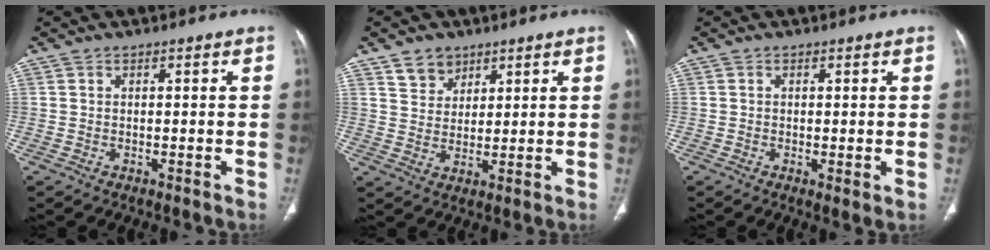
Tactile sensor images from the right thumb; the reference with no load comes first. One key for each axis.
{"total": 5.2, "fx": 3.6, "fy": 3.6, "fz": 1.2, "tx": 0.001, "ty": -0.027, "tz": 0.069}
{"total": 1.5, "fx": -0.2, "fy": 0.3, "fz": 1.4, "tx": -0.030, "ty": -0.009, "tz": -0.003}